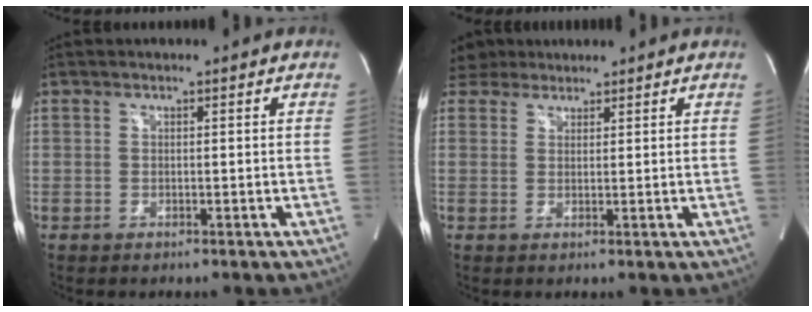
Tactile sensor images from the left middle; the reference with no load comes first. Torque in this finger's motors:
{"motor_torque": [0.00, 0.00, -0.07, -0.01]}